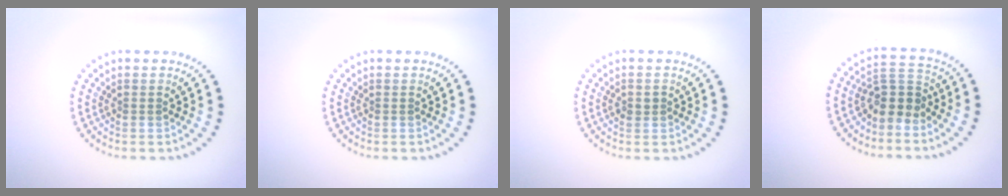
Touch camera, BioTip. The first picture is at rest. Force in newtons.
{"total": 0.0}
{"total": 1.0, "press": 1.0, "slide": 0.1}
{"total": 3.4, "press": 2.8, "slide": 2.0}